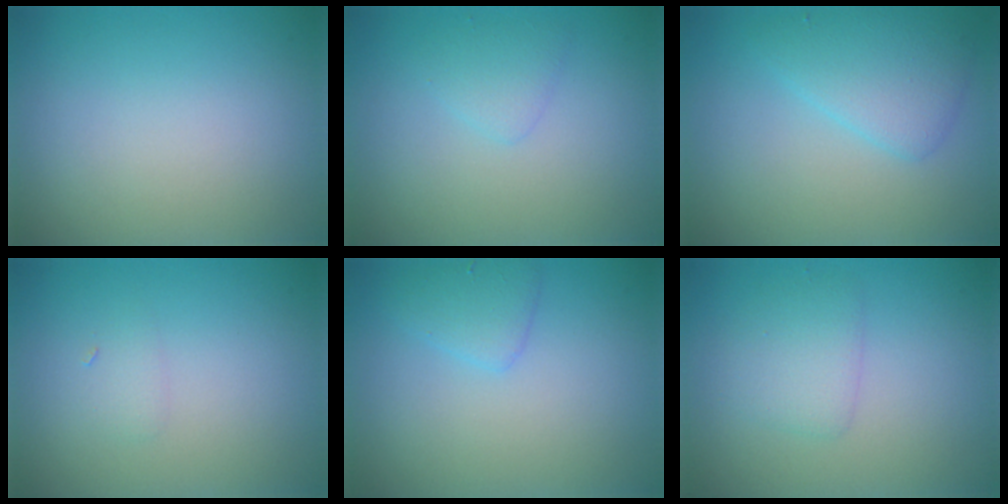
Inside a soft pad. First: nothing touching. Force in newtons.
{"total": 1.4, "press": 1.4, "slide": 0.0}
{"total": 3.4, "press": 3.4, "slide": 0.1}
{"total": 0.8, "press": 0.8, "slide": 0.1}
{"total": 1.9, "press": 1.9, "slide": 0.1}
{"total": 2.3, "press": 2.3, "slide": 0.1}